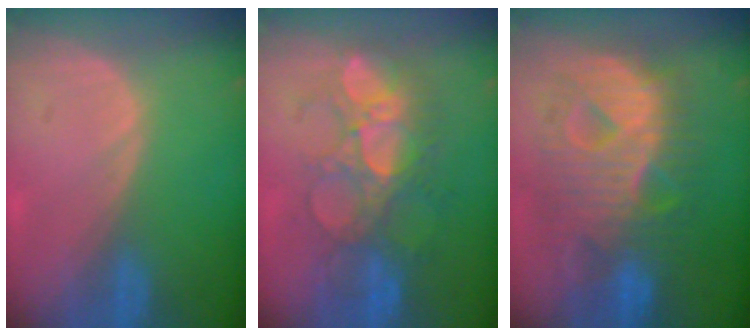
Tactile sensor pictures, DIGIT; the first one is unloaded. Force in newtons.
{"total": 9.3, "press": 8.9, "slide": 2.6}
{"total": 12.4, "press": 12.4, "slide": 1.4}